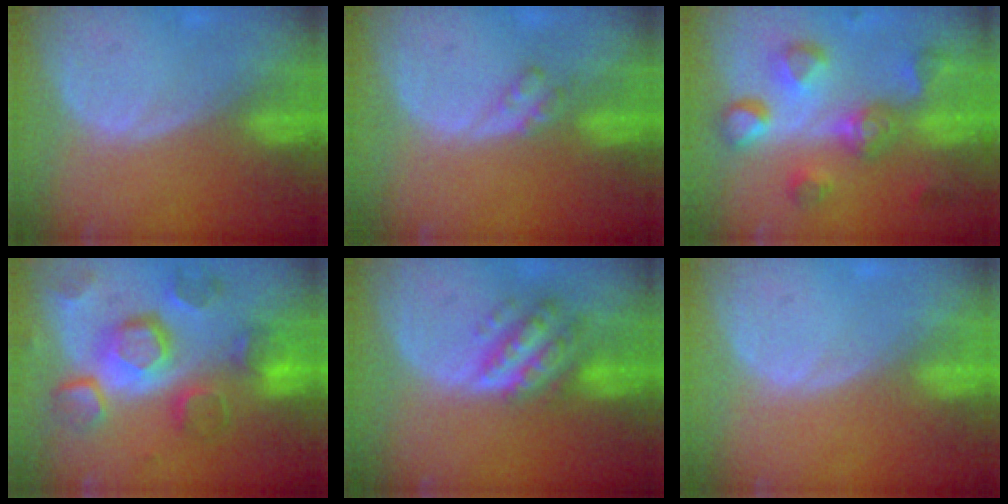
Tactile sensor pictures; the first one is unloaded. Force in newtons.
{"total": 2.3, "press": 2.2, "slide": 0.3}
{"total": 8.7, "press": 8.7, "slide": 0.2}
{"total": 12.3, "press": 10.7, "slide": 6.0}
{"total": 6.7, "press": 6.6, "slide": 0.3}
{"total": 0.0}